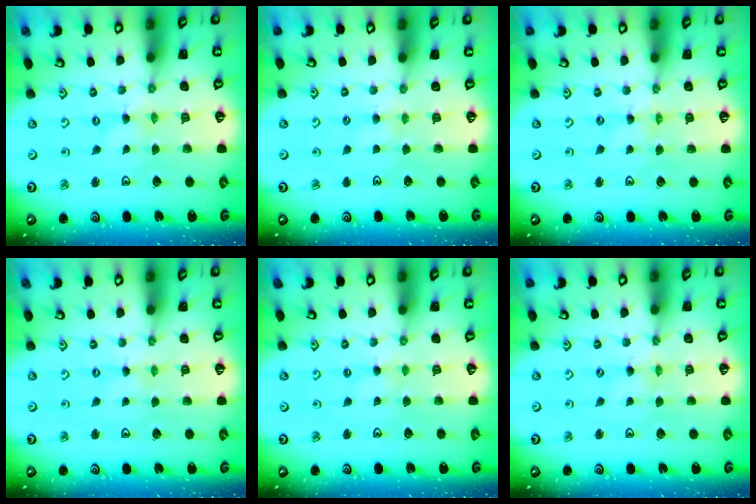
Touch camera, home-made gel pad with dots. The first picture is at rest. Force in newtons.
{"total": 2.7, "press": 2.7, "slide": 0.4}
{"total": 0.0}
{"total": 0.0}
{"total": 1.4, "press": 1.4, "slide": 0.3}
{"total": 0.0}